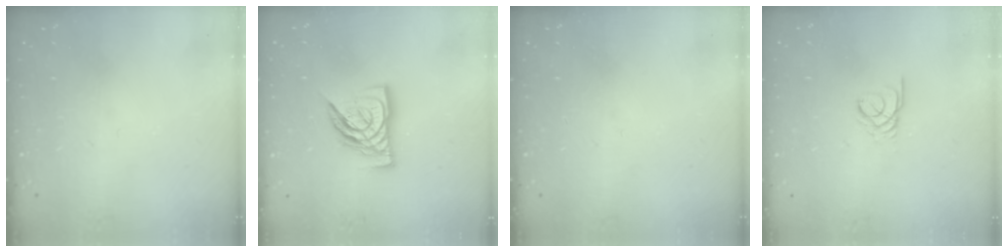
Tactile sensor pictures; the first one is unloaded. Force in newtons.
{"total": 11.3, "press": 11.2, "slide": 1.4}
{"total": 0.0}
{"total": 2.3, "press": 2.3, "slide": 0.2}